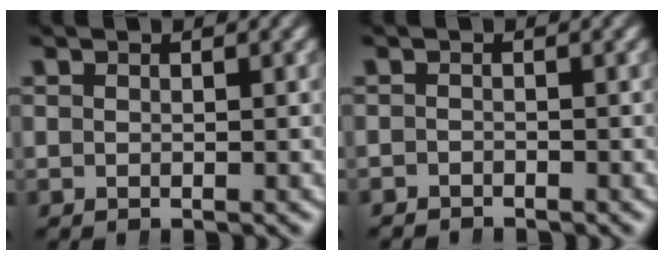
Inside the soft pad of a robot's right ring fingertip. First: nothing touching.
{"total": 1.4, "force": [-1.3, 0.0, -0.4], "torque": [0.003, -0.015, -0.018]}